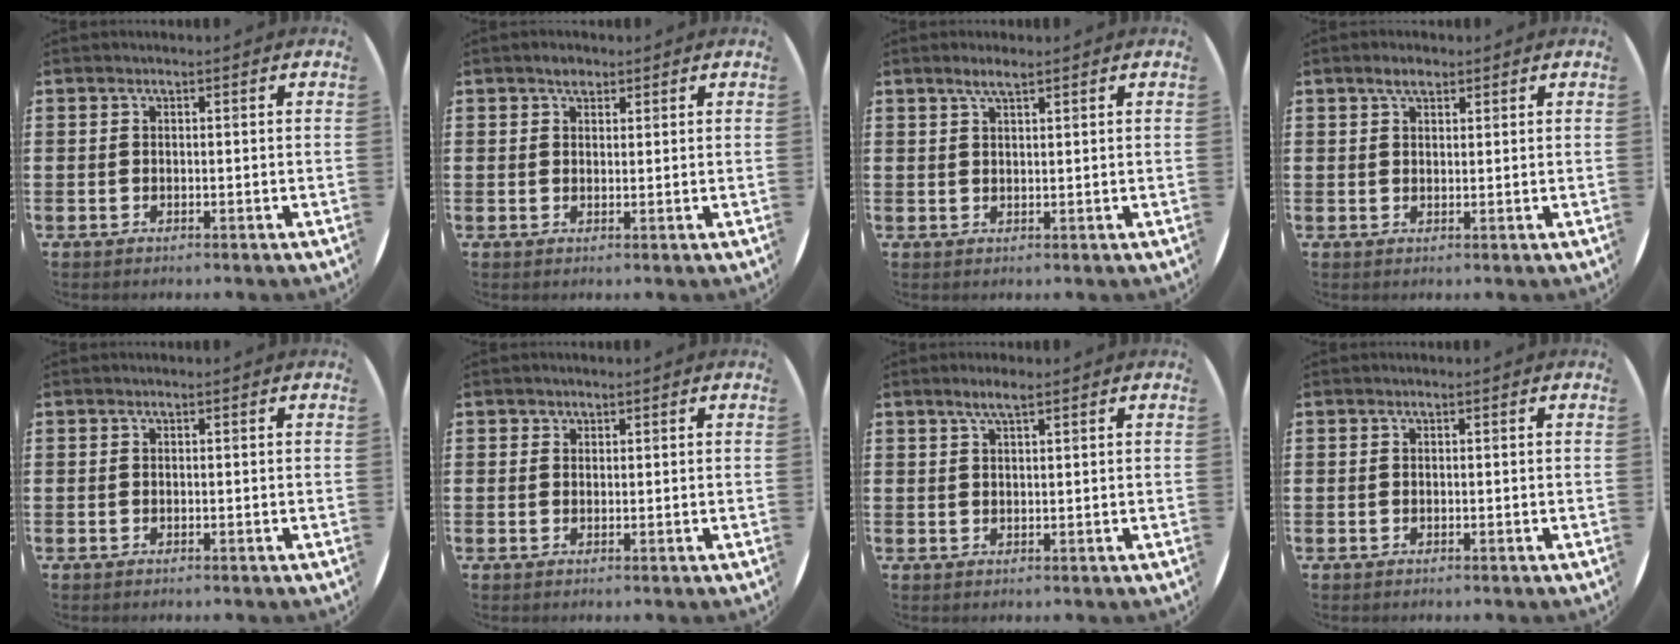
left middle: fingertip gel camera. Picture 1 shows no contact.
{"total": 1.7, "force": [1.4, 0.9, 0.5], "torque": [0.005, -0.002, 0.023]}
{"total": 2.3, "force": [1.8, 0.3, 1.3], "torque": [-0.028, 0.004, 0.032]}
{"total": 2.4, "force": [1.8, 1.0, 1.1], "torque": [-0.017, 0.003, 0.031]}
{"total": 0.0}
{"total": 0.8, "force": [0.7, 0.5, 0.0], "torque": [0.007, 0.000, 0.012]}
{"total": 2.4, "force": [1.8, 0.3, 1.6], "torque": [-0.033, 0.004, 0.031]}
{"total": 0.0}